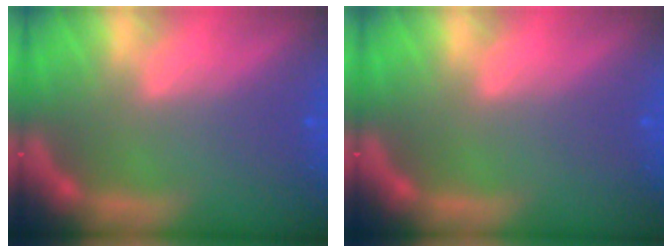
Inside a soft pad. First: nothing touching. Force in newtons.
{"total": 0.0}